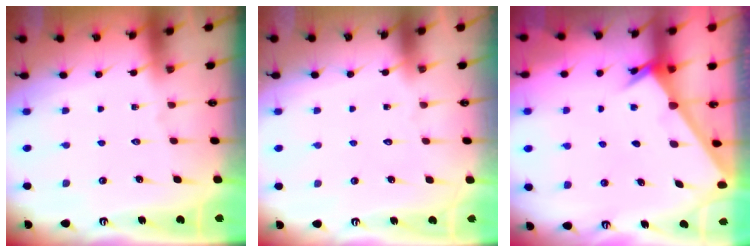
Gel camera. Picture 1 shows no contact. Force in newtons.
{"total": 1.5, "press": 1.5, "slide": 0.1}
{"total": 2.5, "press": 2.5, "slide": 0.2}